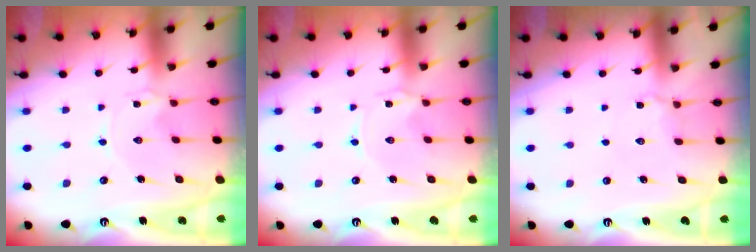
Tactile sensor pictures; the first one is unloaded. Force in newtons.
{"total": 0.0}
{"total": 3.9, "press": 3.9, "slide": 0.6}